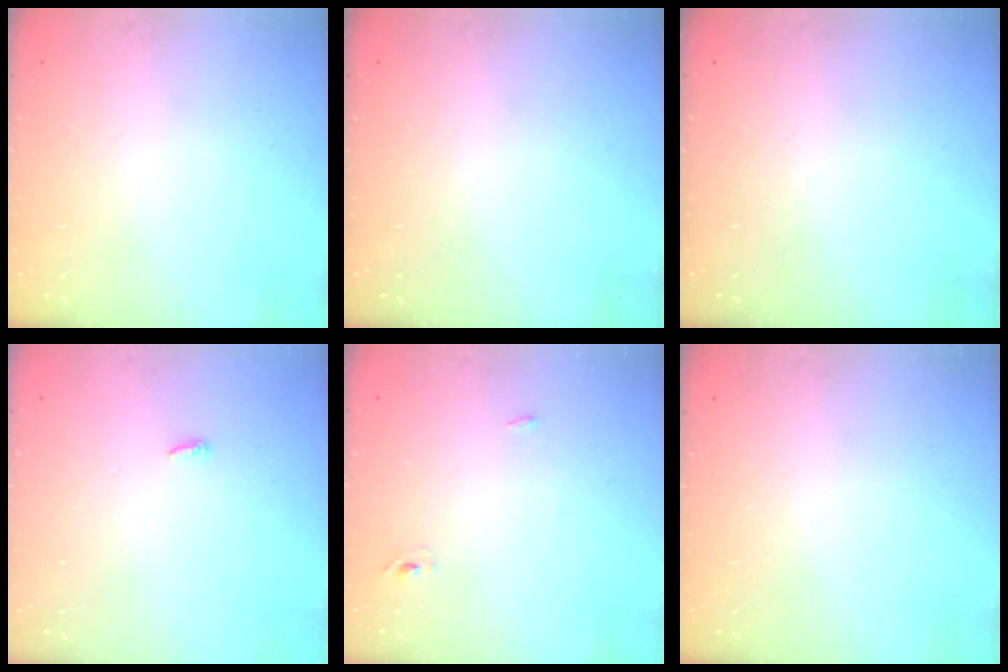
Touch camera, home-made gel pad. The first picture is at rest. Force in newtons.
{"total": 0.0}
{"total": 0.0}
{"total": 3.6, "press": 3.6, "slide": 0.4}
{"total": 2.3, "press": 2.1, "slide": 1.0}
{"total": 0.0}